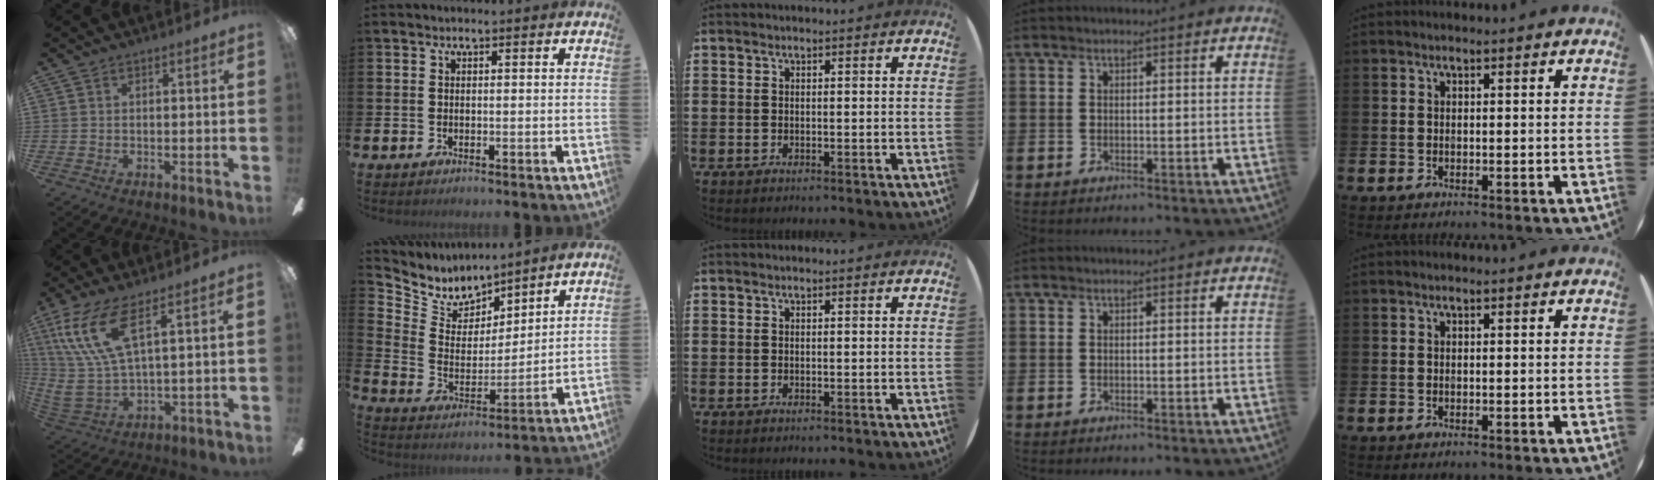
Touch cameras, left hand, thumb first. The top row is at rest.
{"thumb": {"total": 15.2, "force": [8.3, 4.5, 11.9], "torque": [-0.269, -0.028, 0.146]}, "index": {"total": 6.7, "force": [6.2, 2.6, 0.2], "torque": [-0.049, -0.051, 0.112]}}